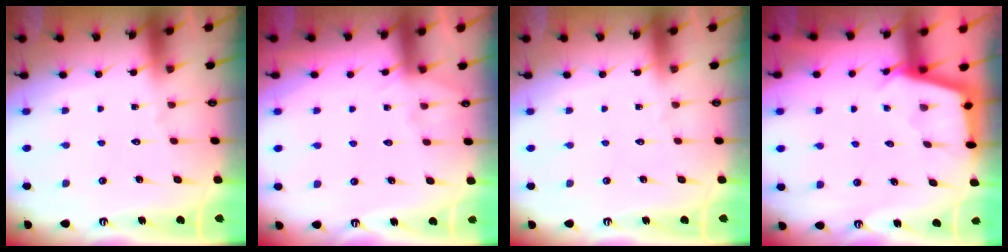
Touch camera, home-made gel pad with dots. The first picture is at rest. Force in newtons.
{"total": 4.4, "press": 4.4, "slide": 0.5}
{"total": 0.0}
{"total": 2.7, "press": 2.7, "slide": 0.3}